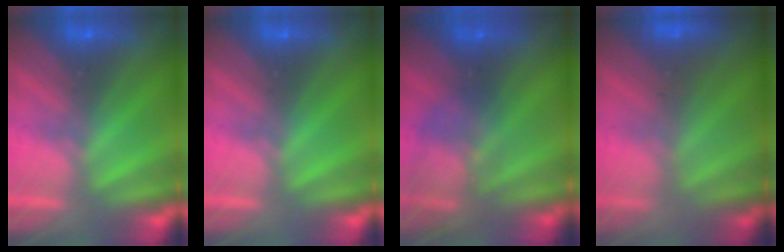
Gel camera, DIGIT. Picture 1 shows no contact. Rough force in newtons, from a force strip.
{"total": 0.0}
{"total": 2.1}
{"total": 2.4}